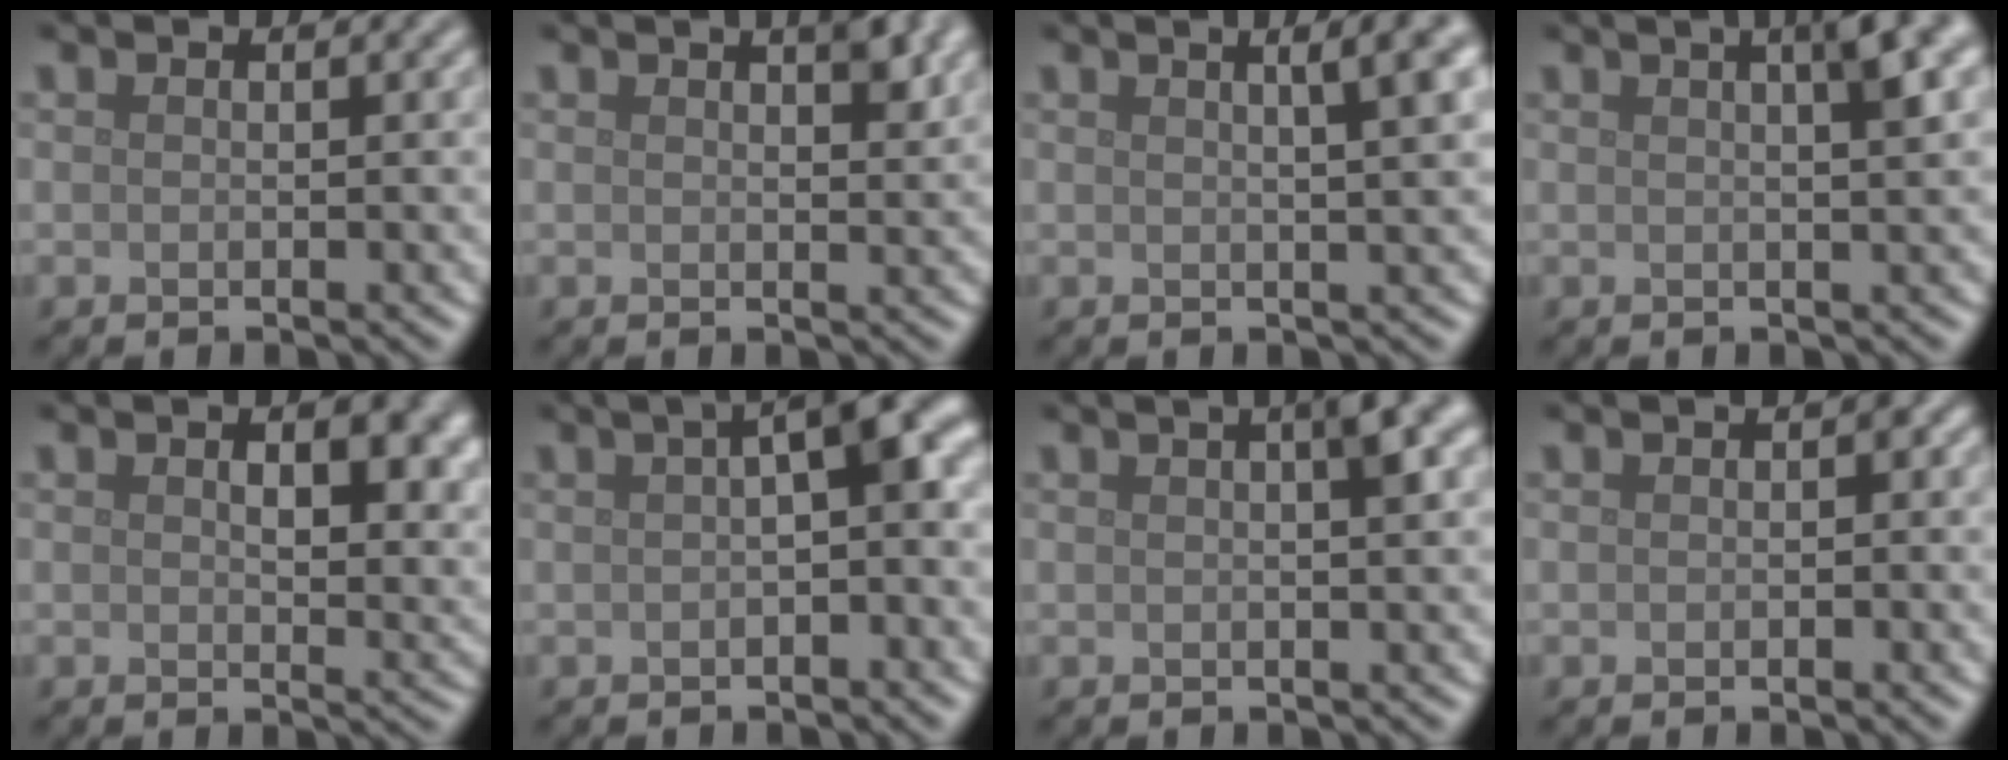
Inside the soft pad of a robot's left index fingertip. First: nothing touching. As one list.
[{"total": 2.4, "force": [1.4, 0.6, 1.8], "torque": [-0.019, 0.003, 0.022]}, {"total": 6.9, "force": [2.8, 2.6, 5.7], "torque": [-0.031, 0.045, 0.006]}, {"total": 5.1, "force": [2.1, 1.3, 4.4], "torque": [-0.038, 0.022, 0.013]}, {"total": 6.2, "force": [1.8, 3.2, 5.0], "torque": [-0.059, -0.006, 0.032]}, {"total": 5.4, "force": [1.1, 1.3, 5.2], "torque": [-0.058, 0.025, 0.008]}, {"total": 3.2, "force": [1.1, 0.5, 3.0], "torque": [-0.035, 0.012, 0.015]}, {"total": 0.7, "force": [0.0, 0.4, 0.6], "torque": [-0.006, 0.000, 0.001]}]